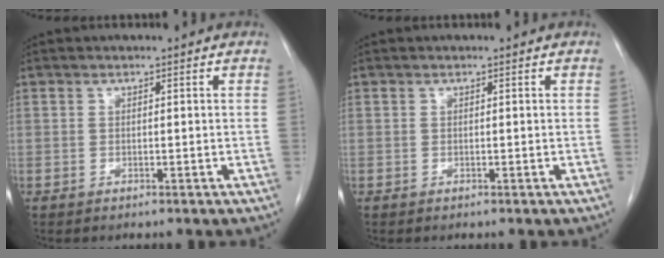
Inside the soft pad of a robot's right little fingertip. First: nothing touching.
{"total": 0.0}